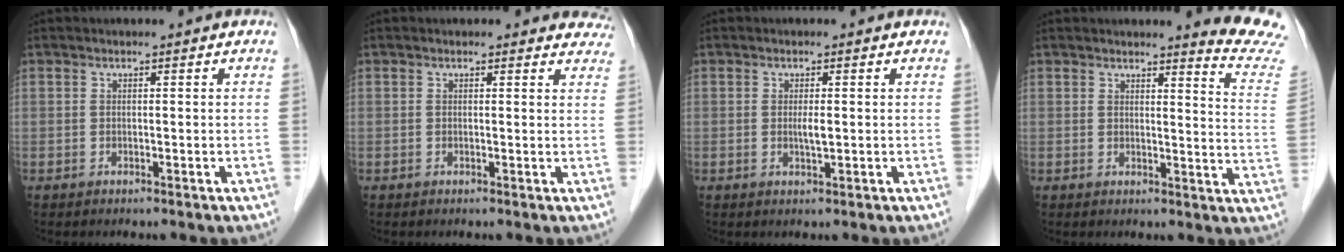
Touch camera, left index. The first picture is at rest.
{"total": 4.4, "force": [3.9, 2.0, 0.0], "torque": [0.028, -0.011, 0.012]}
{"total": 1.6, "force": [0.0, 0.3, 1.6], "torque": [-0.033, -0.004, -0.001]}
{"total": 9.1, "force": [8.9, -1.4, 0.6], "torque": [-0.007, -0.111, 0.076]}